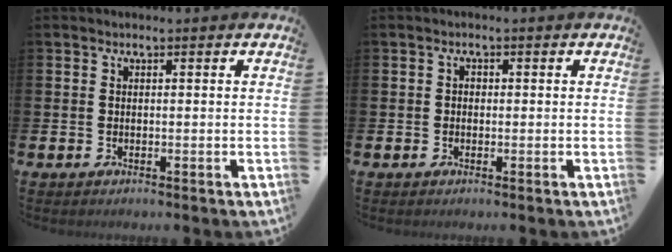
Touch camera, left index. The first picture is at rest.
{"total": 1.0, "force": [-0.2, 0.9, 0.5], "torque": [-0.005, 0.004, -0.006]}